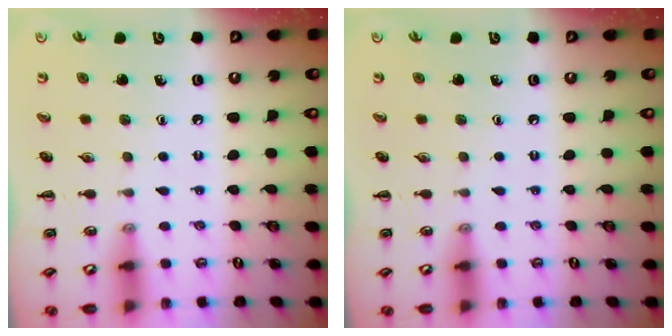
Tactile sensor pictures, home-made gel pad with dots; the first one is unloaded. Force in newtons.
{"total": 0.0}